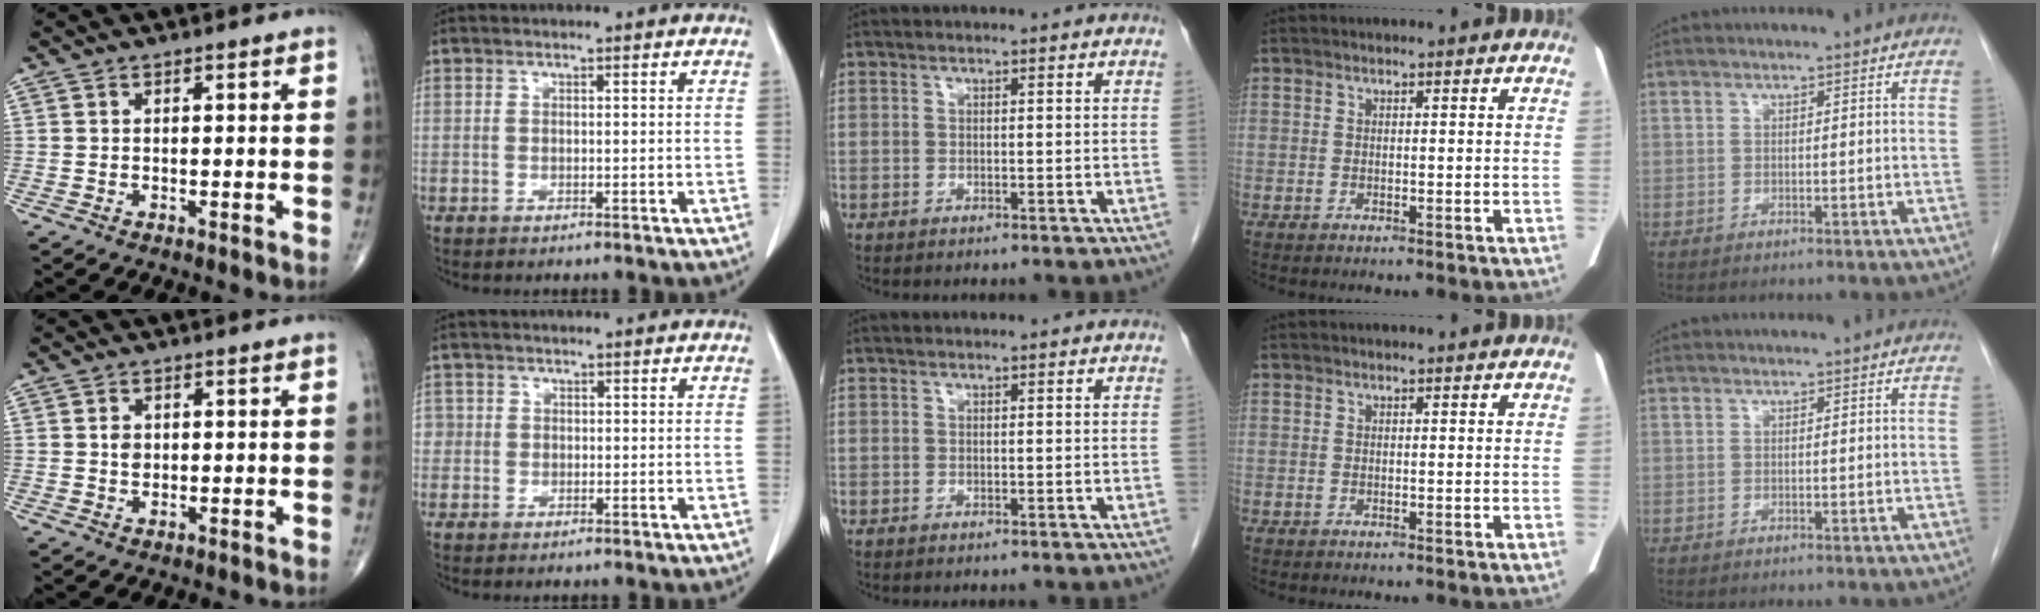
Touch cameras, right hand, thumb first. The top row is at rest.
{"thumb": {"total": 1.8, "force": [0.2, 1.5, 1.1], "torque": [-0.012, 0.001, 0.004]}, "index": {"total": 2.1, "force": [0.0, 2.1, 0.1], "torque": [0.011, 0.006, -0.003]}}